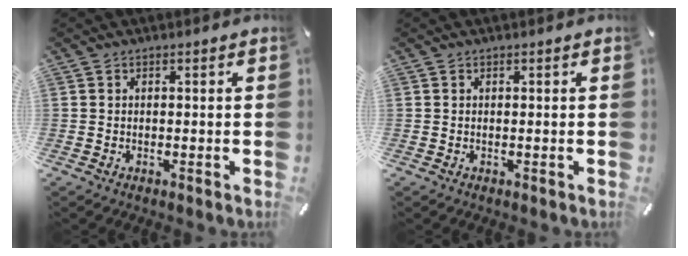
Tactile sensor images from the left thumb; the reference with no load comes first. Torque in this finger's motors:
{"motor_torque": [0.00, 0.00, 0.00, 0.00, 0.00]}